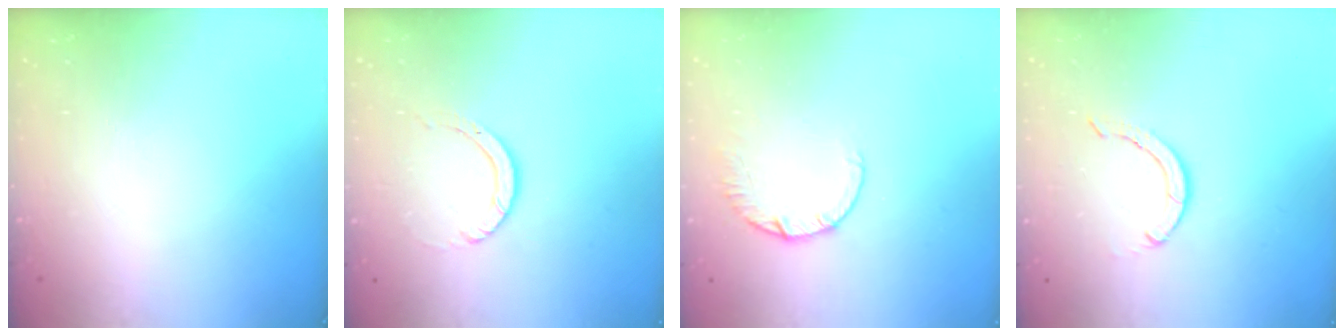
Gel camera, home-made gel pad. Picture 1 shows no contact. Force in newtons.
{"total": 4.0, "press": 4.0, "slide": 0.2}
{"total": 2.4, "press": 2.4, "slide": 0.2}
{"total": 2.9, "press": 2.9, "slide": 0.1}